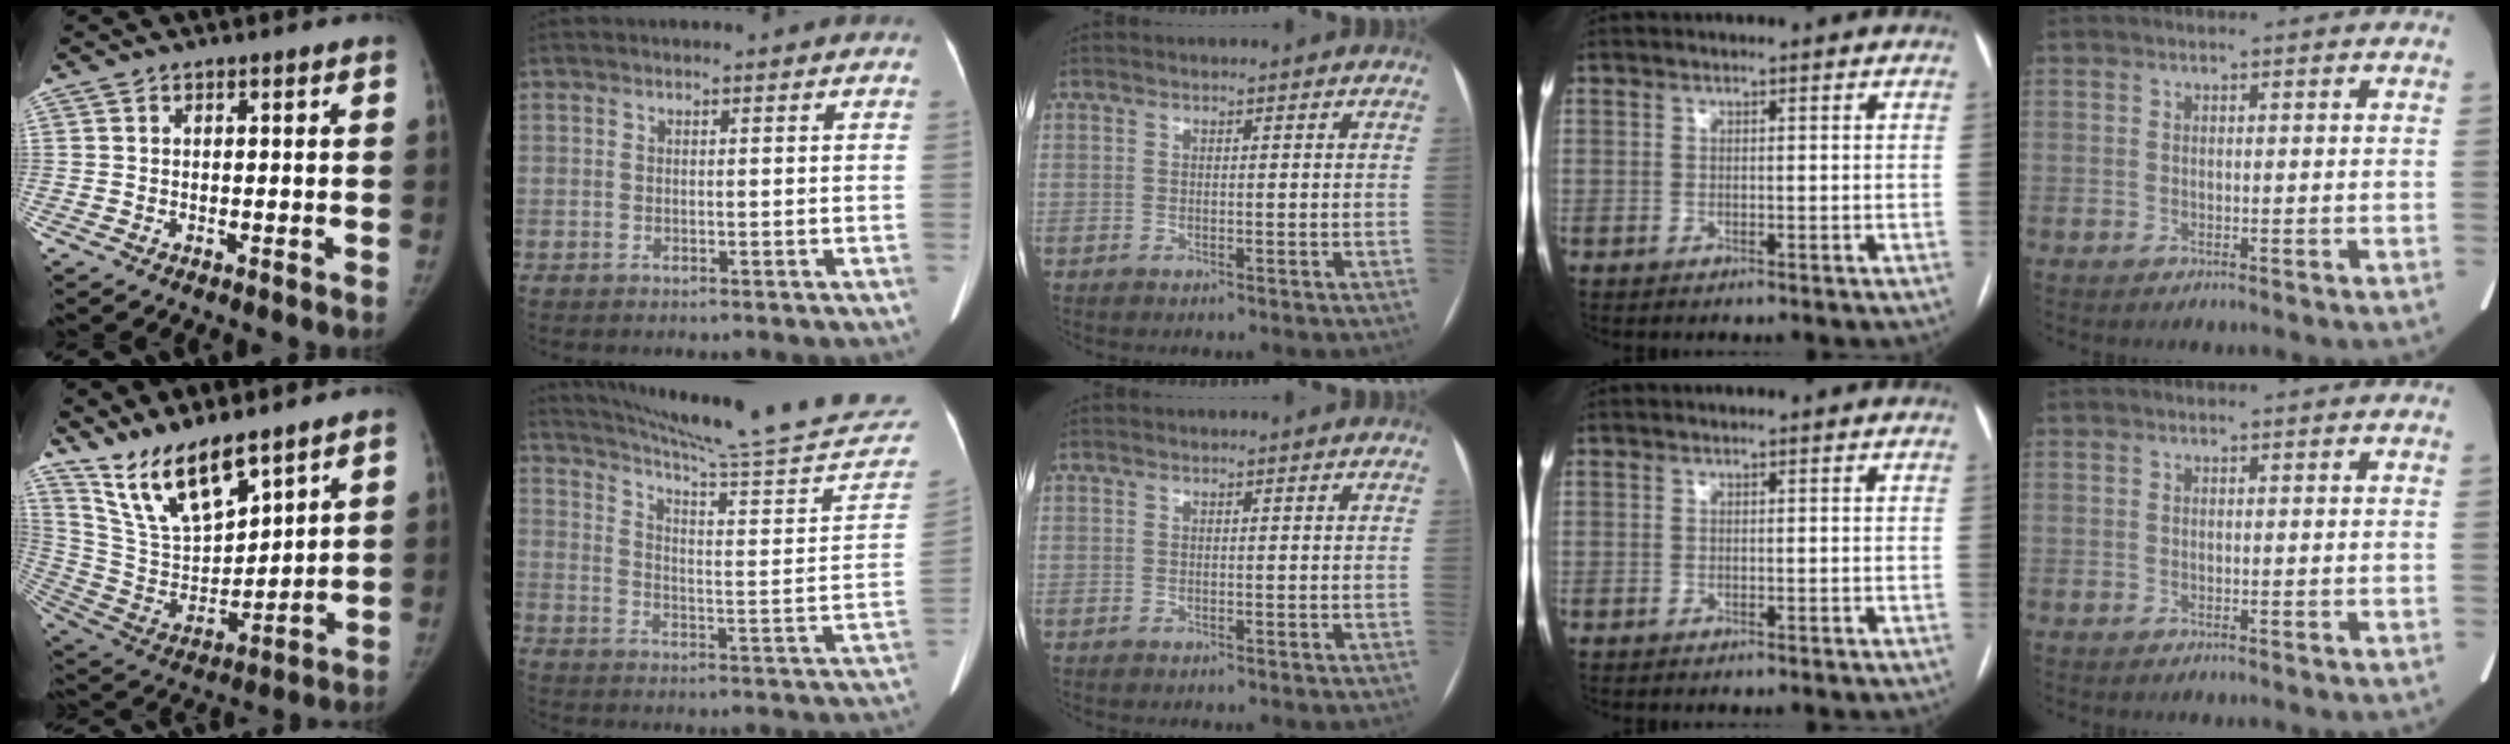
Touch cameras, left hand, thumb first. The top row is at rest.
{"thumb": {"total": 14.8, "force": [11.4, 4.6, 8.3], "torque": [-0.128, -0.063, 0.232]}, "index": {"total": 30.3, "force": [27.8, 0.3, 12.1], "torque": [-0.189, -0.122, 0.353]}}